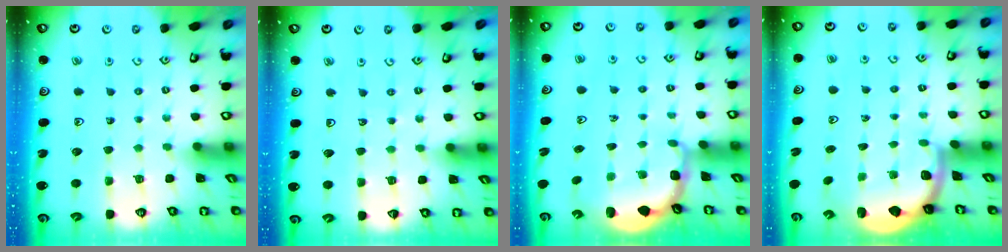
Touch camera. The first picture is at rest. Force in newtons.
{"total": 2.4, "press": 2.4, "slide": 0.2}
{"total": 2.8, "press": 2.3, "slide": 1.7}
{"total": 2.0, "press": 2.0, "slide": 0.5}